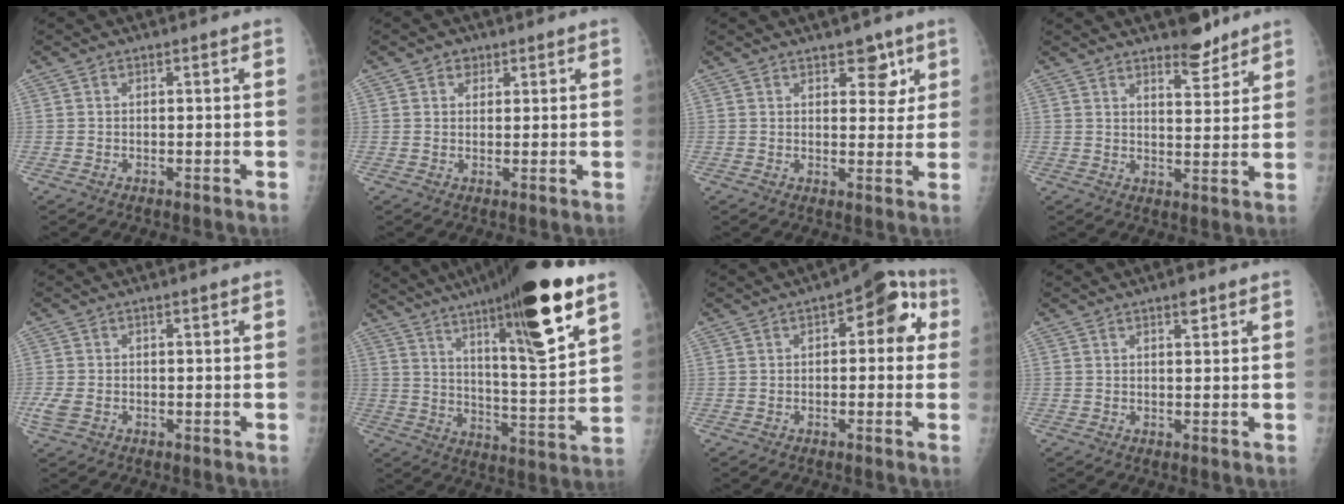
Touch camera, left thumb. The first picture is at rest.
{"total": 2.5, "force": [1.3, 2.0, 0.5], "torque": [0.011, -0.005, 0.013]}
{"total": 5.3, "force": [3.2, 2.9, 3.1], "torque": [-0.007, -0.016, 0.041]}
{"total": 6.0, "force": [5.0, 2.0, 2.8], "torque": [-0.021, -0.040, 0.076]}
{"total": 3.4, "force": [-0.5, 2.2, 2.5], "torque": [-0.070, 0.003, -0.007]}
{"total": 23.8, "force": [14.0, 3.7, 18.9], "torque": [-0.284, -0.057, 0.222]}
{"total": 8.7, "force": [1.8, 4.4, 7.2], "torque": [-0.046, 0.024, 0.008]}
{"total": 1.9, "force": [1.3, 0.7, 1.2], "torque": [-0.012, -0.007, 0.018]}